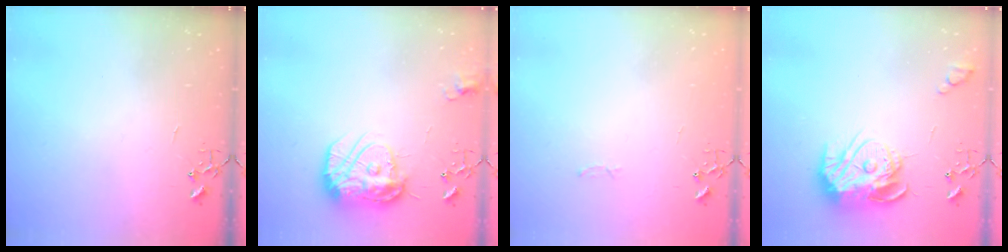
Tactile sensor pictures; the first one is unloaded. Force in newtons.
{"total": 15.0, "press": 14.9, "slide": 1.1}
{"total": 2.8, "press": 2.8, "slide": 0.4}
{"total": 16.3, "press": 16.2, "slide": 1.6}